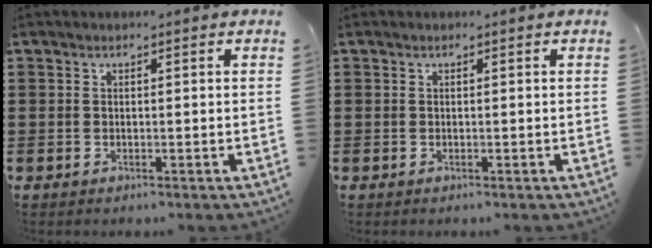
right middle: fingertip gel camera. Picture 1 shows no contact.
{"total": 0.0}